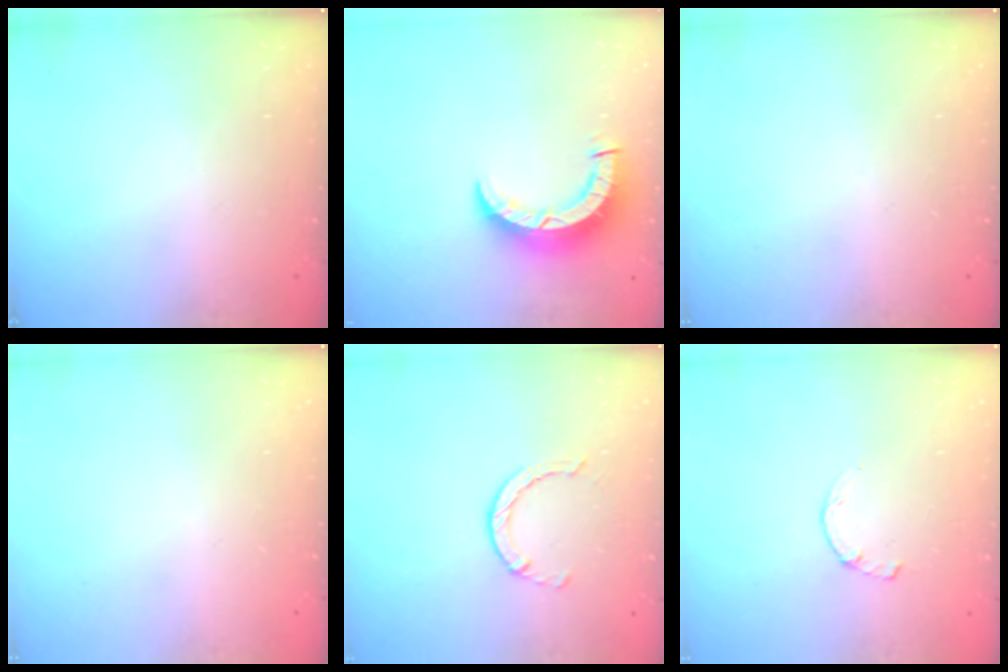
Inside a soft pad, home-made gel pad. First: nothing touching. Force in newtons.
{"total": 8.2, "press": 8.1, "slide": 0.8}
{"total": 0.0}
{"total": 0.0}
{"total": 2.5, "press": 2.4, "slide": 0.4}
{"total": 1.7, "press": 1.7, "slide": 0.3}